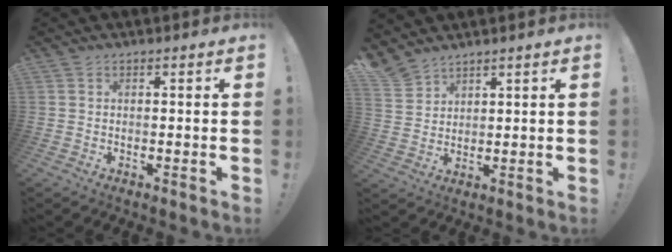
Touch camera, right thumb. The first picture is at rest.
{"total": 4.9, "force": [4.4, 2.1, 0.8], "torque": [-0.023, -0.030, 0.086]}